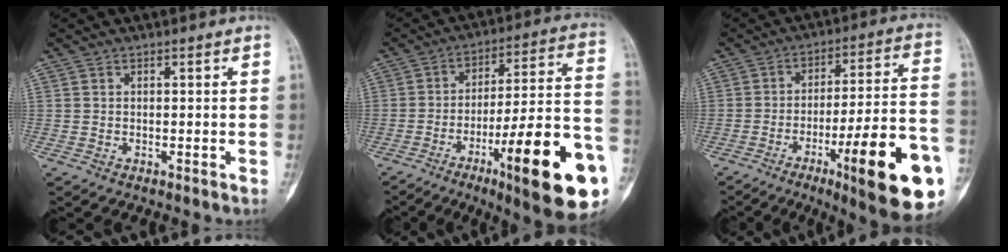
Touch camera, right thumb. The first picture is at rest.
{"total": 25.7, "force": [-9.8, 4.9, 23.2], "torque": [-0.284, 0.038, -0.140]}
{"total": 23.8, "force": [-9.1, 4.2, 21.6], "torque": [-0.256, 0.031, -0.127]}